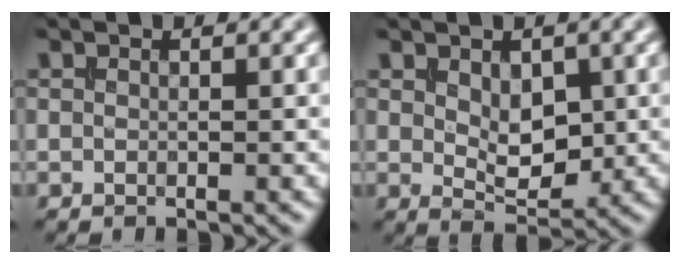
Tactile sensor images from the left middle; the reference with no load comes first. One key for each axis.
{"total": 3.6, "fx": 0.5, "fy": 2.2, "fz": 2.9, "tx": -0.046, "ty": -0.008, "tz": 0.016}